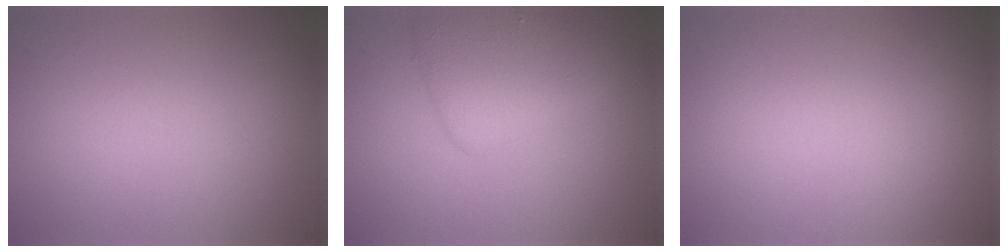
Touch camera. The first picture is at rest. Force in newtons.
{"total": 3.7, "press": 3.7, "slide": 0.1}
{"total": 0.0}